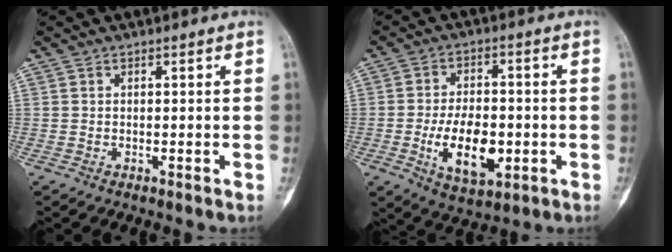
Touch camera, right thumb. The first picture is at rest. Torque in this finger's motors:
{"motor_torque": [1.78, 1.39, 0.78, -1.02, 0.11]}